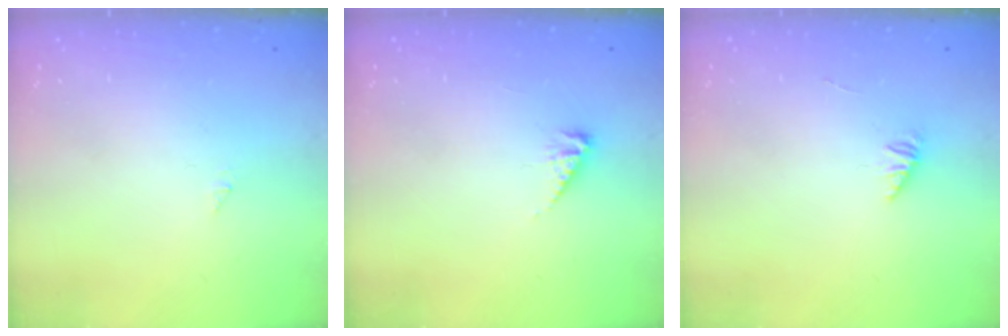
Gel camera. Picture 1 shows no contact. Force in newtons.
{"total": 2.9, "press": 2.9, "slide": 0.4}
{"total": 1.2, "press": 1.1, "slide": 0.3}